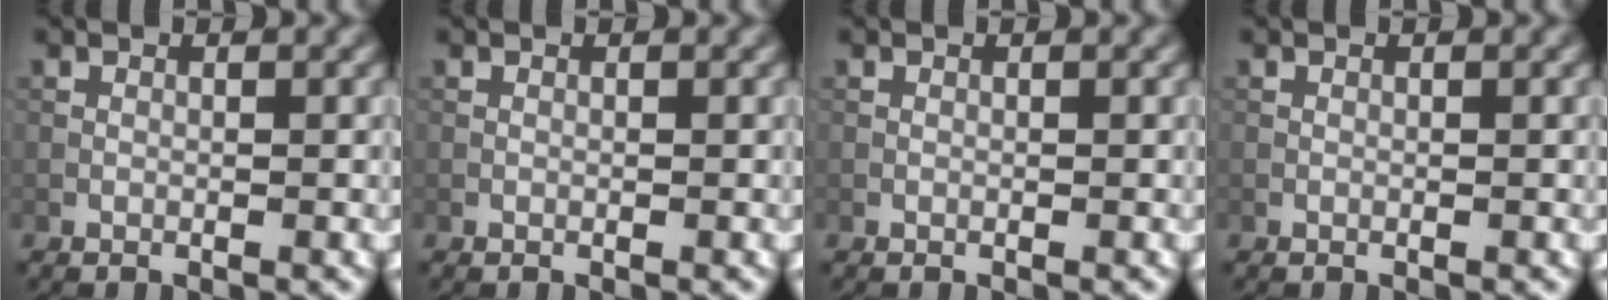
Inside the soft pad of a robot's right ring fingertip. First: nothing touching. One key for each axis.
{"total": 0.0}
{"total": 0.0}
{"total": 0.0}